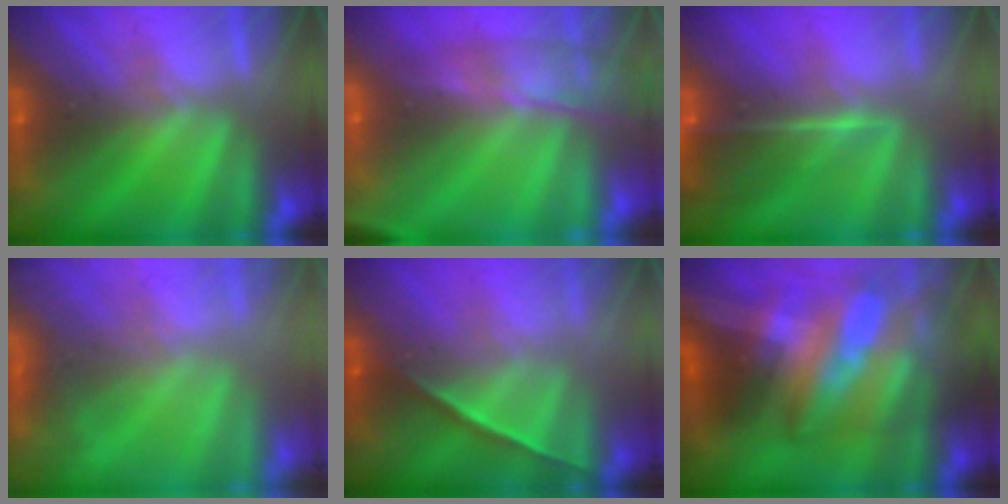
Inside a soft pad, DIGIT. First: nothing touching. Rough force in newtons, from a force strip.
{"total": 7.8}
{"total": 7.6}
{"total": 8.2}
{"total": 1.1}
{"total": 7.2}